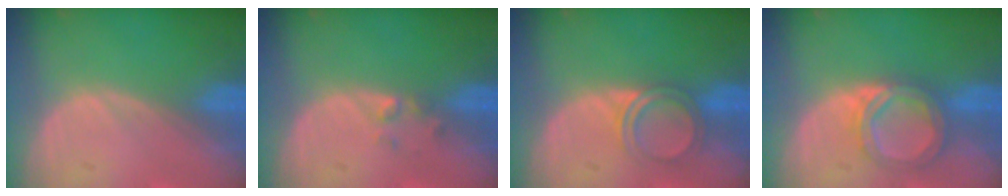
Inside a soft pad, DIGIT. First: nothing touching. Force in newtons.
{"total": 1.4, "press": 1.2, "slide": 0.7}
{"total": 3.8, "press": 3.6, "slide": 1.3}
{"total": 5.6, "press": 5.3, "slide": 1.9}